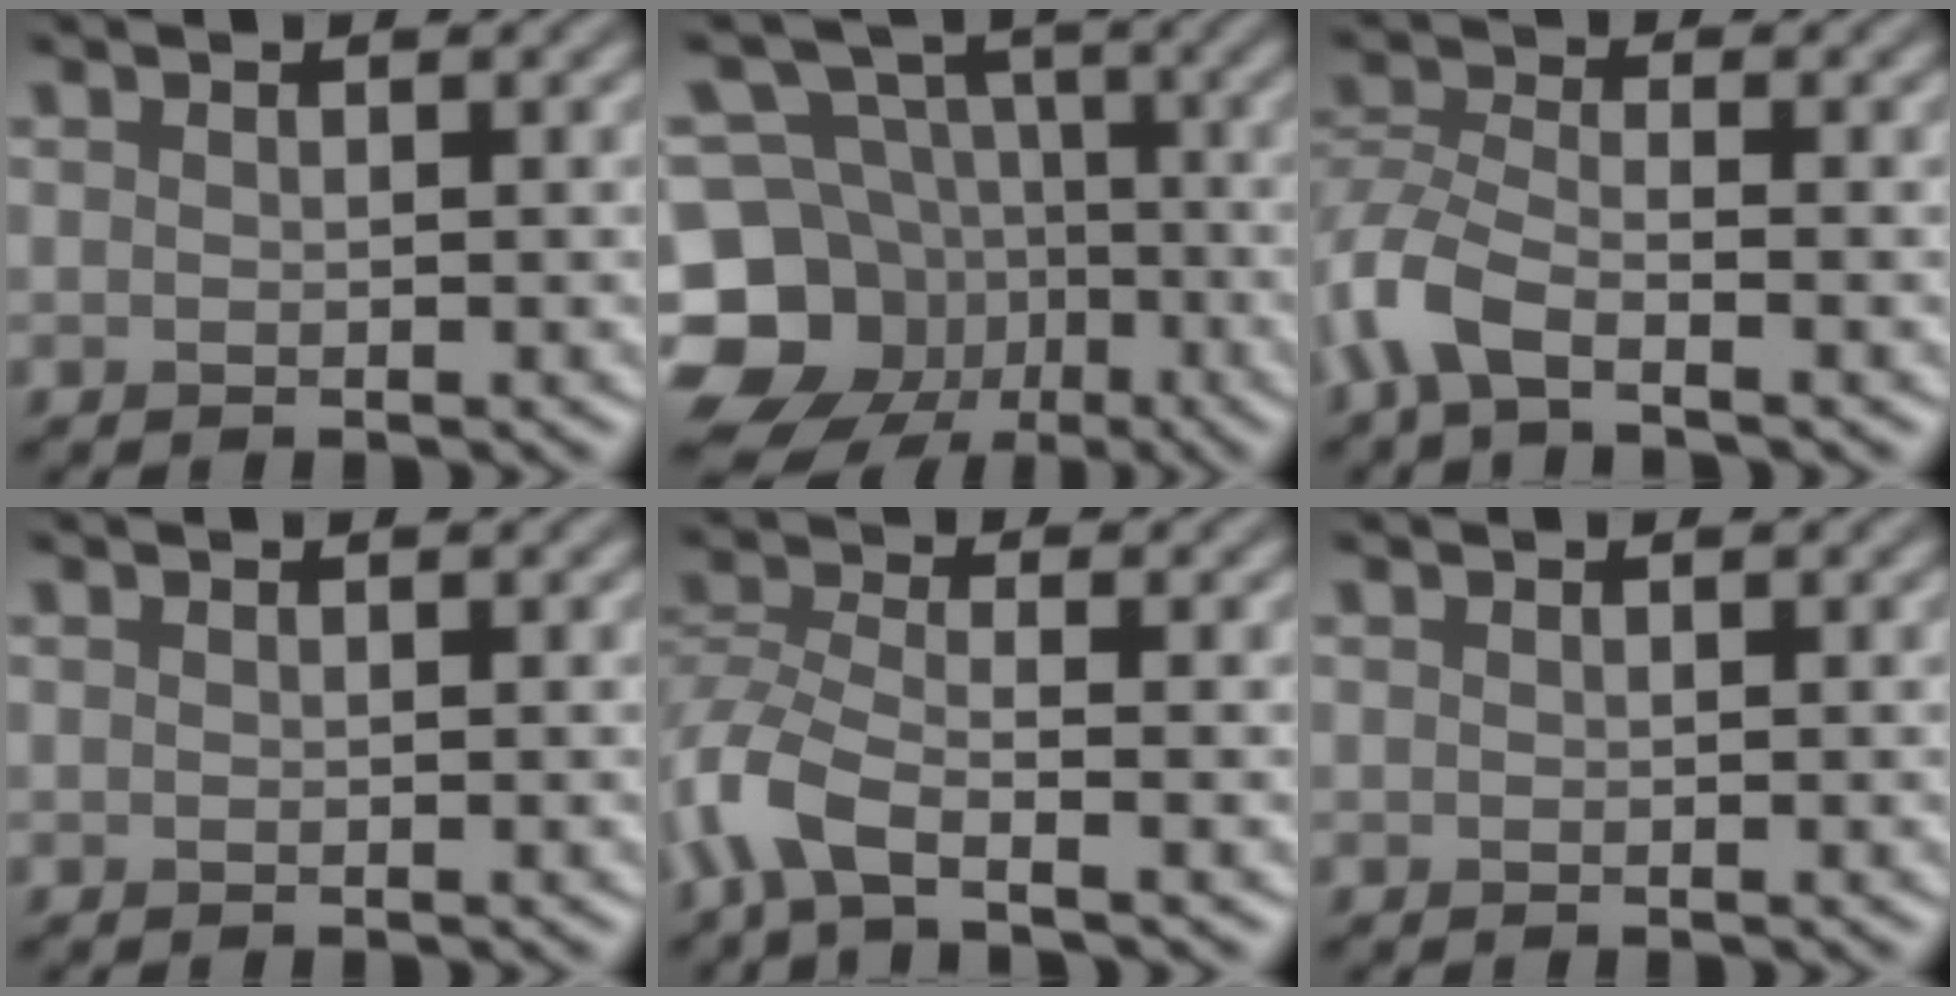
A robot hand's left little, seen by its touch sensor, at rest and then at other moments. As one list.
[{"total": 12.3, "force": [-4.9, 10.5, 4.2], "torque": [-0.087, -0.011, -0.104]}, {"total": 4.6, "force": [-2.8, 1.8, 3.1], "torque": [-0.073, -0.005, -0.071]}, {"total": 0.0}, {"total": 5.1, "force": [-2.9, 1.9, 3.8], "torque": [-0.086, -0.005, -0.075]}, {"total": 0.0}]